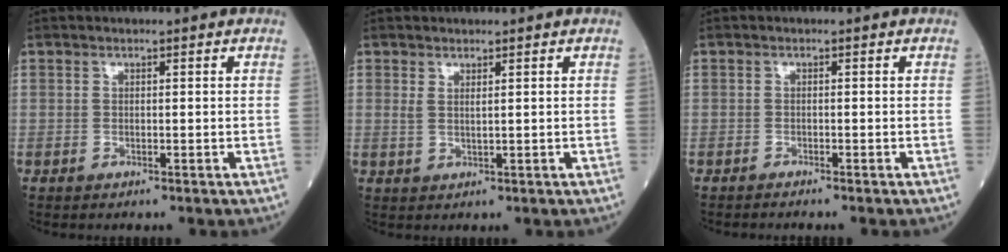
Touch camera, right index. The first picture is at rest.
{"total": 1.5, "force": [0.9, 0.1, 1.2], "torque": [-0.031, -0.001, 0.021]}
{"total": 1.7, "force": [-1.5, -0.2, 0.6], "torque": [-0.005, 0.001, -0.022]}